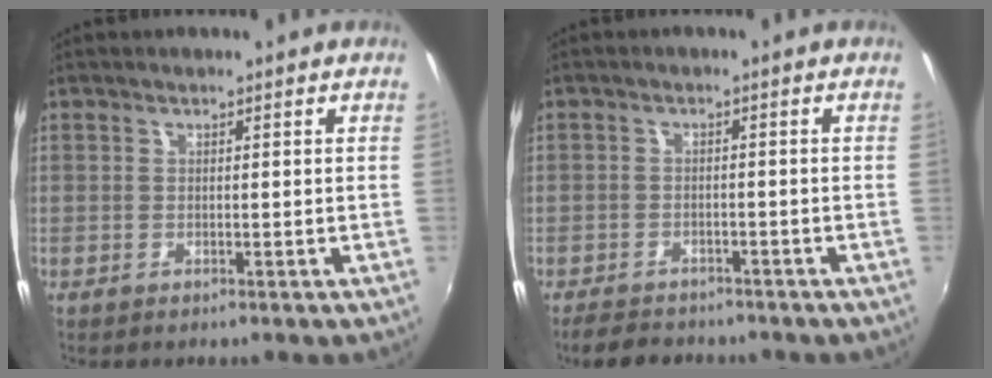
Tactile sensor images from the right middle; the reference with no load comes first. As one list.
[{"total": 5.7, "force": [-4.8, 2.7, 1.5], "torque": [-0.045, -0.001, -0.077]}]